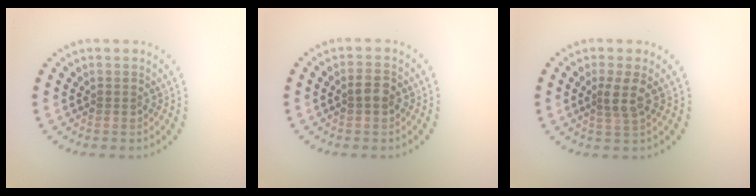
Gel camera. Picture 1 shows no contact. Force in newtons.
{"total": 1.8, "press": 1.8, "slide": 0.1}
{"total": 2.2, "press": 1.7, "slide": 1.3}